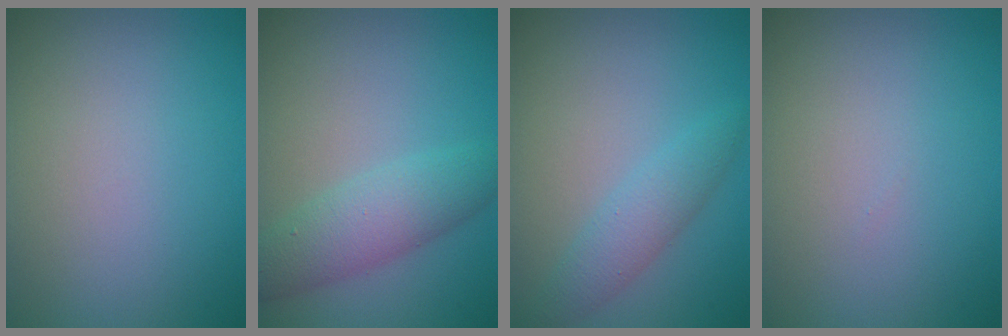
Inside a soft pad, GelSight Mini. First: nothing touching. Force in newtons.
{"total": 4.0, "press": 4.0, "slide": 0.1}
{"total": 2.6, "press": 2.6, "slide": 0.0}
{"total": 0.0}